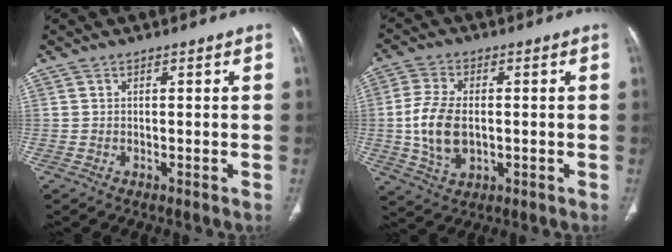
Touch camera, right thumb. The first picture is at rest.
{"total": 10.1, "force": [-0.7, 6.1, 8.0], "torque": [-0.163, 0.001, -0.009]}